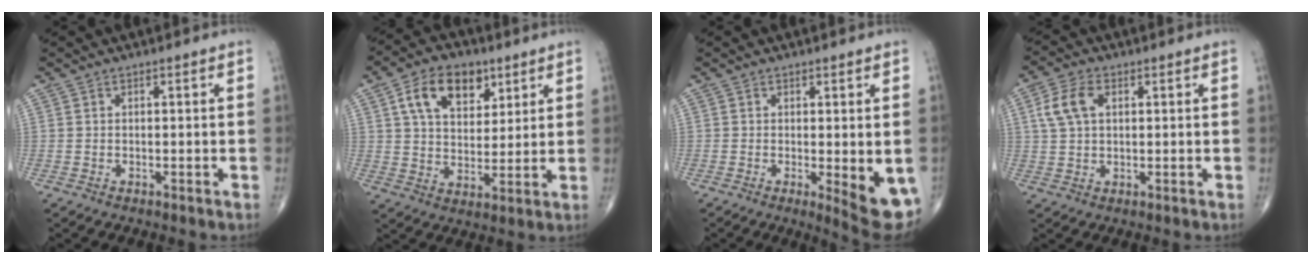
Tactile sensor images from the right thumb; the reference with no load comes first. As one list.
[{"total": 12.4, "force": [5.7, 7.7, 7.8], "torque": [-0.102, -0.015, 0.100]}, {"total": 7.8, "force": [-1.6, 2.0, 7.4], "torque": [-0.091, -0.020, -0.018]}, {"total": 6.4, "force": [1.8, 4.0, 4.8], "torque": [-0.101, 0.010, 0.035]}]